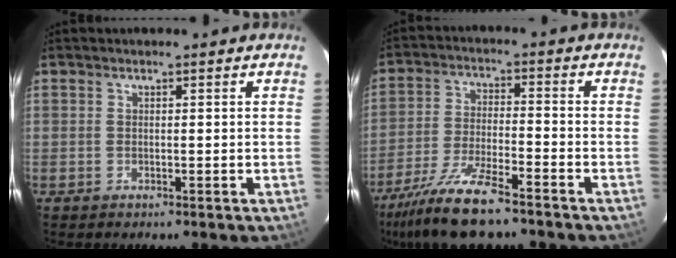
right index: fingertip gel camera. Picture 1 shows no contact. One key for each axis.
{"total": 11.0, "fx": -8.6, "fy": 1.1, "fz": 6.8, "tx": -0.129, "ty": -0.028, "tz": -0.153}